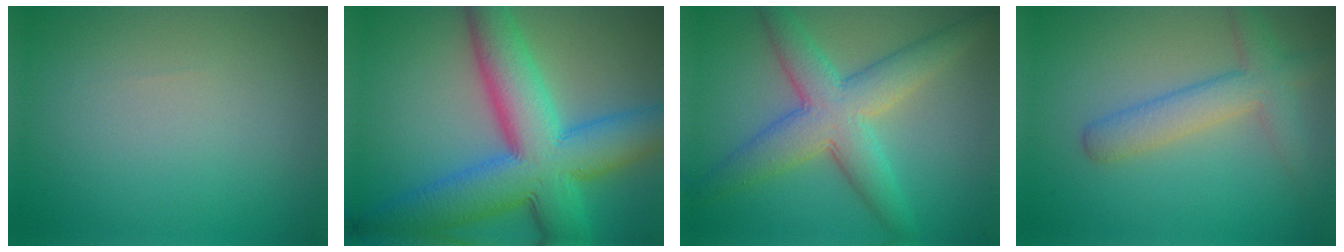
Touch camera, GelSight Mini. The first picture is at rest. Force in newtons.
{"total": 12.7, "press": 12.7, "slide": 0.3}
{"total": 6.8, "press": 6.8, "slide": 0.2}
{"total": 4.0, "press": 4.0, "slide": 0.2}